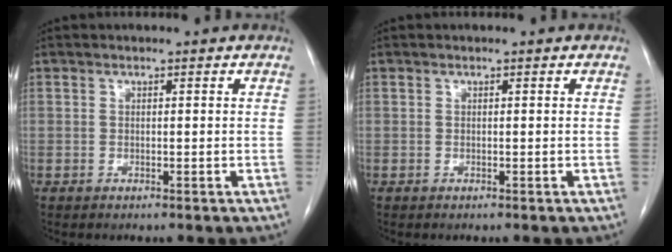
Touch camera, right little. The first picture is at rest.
{"total": 0.0}